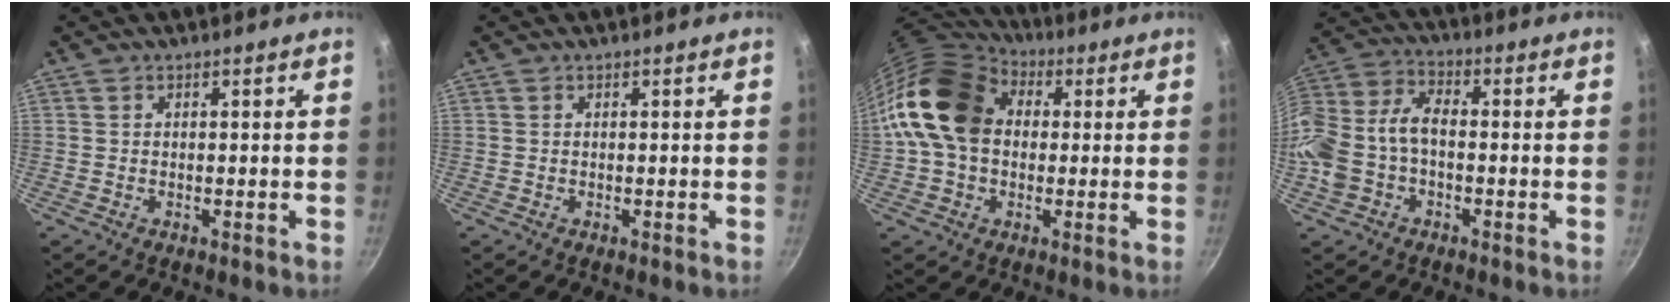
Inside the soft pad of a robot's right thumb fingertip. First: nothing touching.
{"total": 0.0}
{"total": 17.5, "force": [2.1, 13.0, 11.5], "torque": [-0.193, 0.030, 0.024]}
{"total": 13.4, "force": [-2.3, 8.9, 9.7], "torque": [-0.195, 0.043, -0.056]}